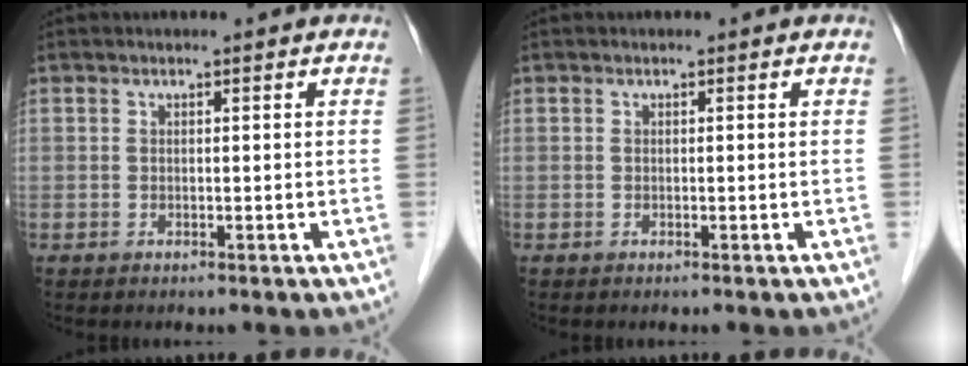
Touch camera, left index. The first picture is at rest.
{"total": 0.0}